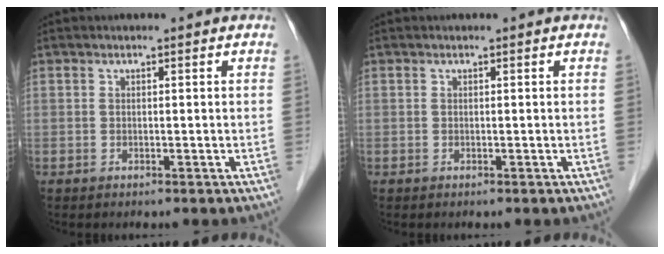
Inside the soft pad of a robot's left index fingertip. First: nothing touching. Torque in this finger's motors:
{"motor_torque": [0.04, -0.02, 0.00, 0.00]}